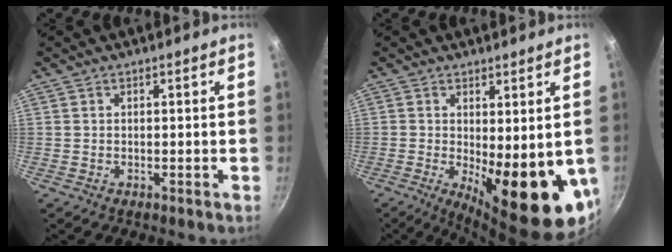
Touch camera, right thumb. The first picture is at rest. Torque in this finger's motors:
{"motor_torque": [-0.23, 1.20, 1.83, -0.47, 0.30]}